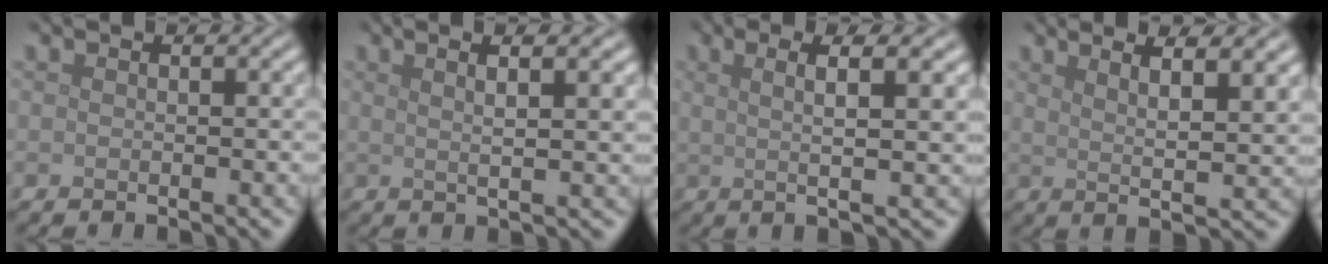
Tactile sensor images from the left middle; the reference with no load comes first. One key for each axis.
{"total": 5.3, "fx": 2.6, "fy": 1.6, "fz": 4.3, "tx": -0.044, "ty": 0.021, "tz": 0.012}
{"total": 5.3, "fx": 1.5, "fy": 0.9, "fz": 5.0, "tx": -0.079, "ty": 0.008, "tz": 0.025}
{"total": 7.3, "fx": 3.8, "fy": 1.8, "fz": 5.9, "tx": -0.065, "ty": 0.024, "tz": 0.036}